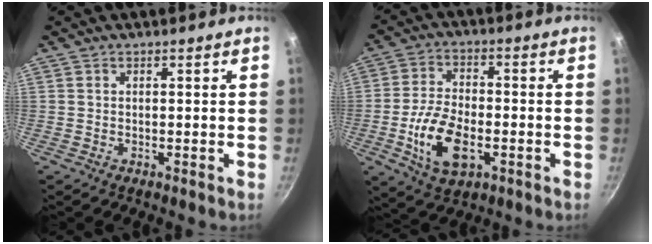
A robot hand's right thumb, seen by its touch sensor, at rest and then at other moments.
{"total": 12.5, "force": [-3.5, 6.9, 9.7], "torque": [-0.179, 0.014, -0.063]}